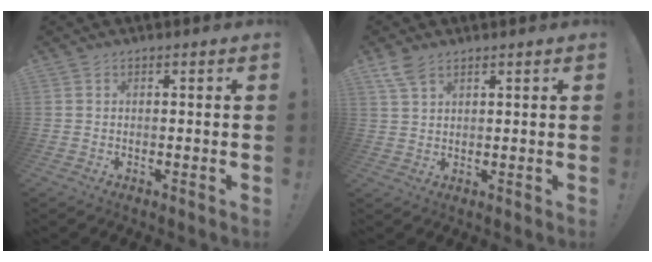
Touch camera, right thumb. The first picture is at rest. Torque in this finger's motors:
{"motor_torque": [-0.23, 0.20, 0.16, -0.07, 0.11]}